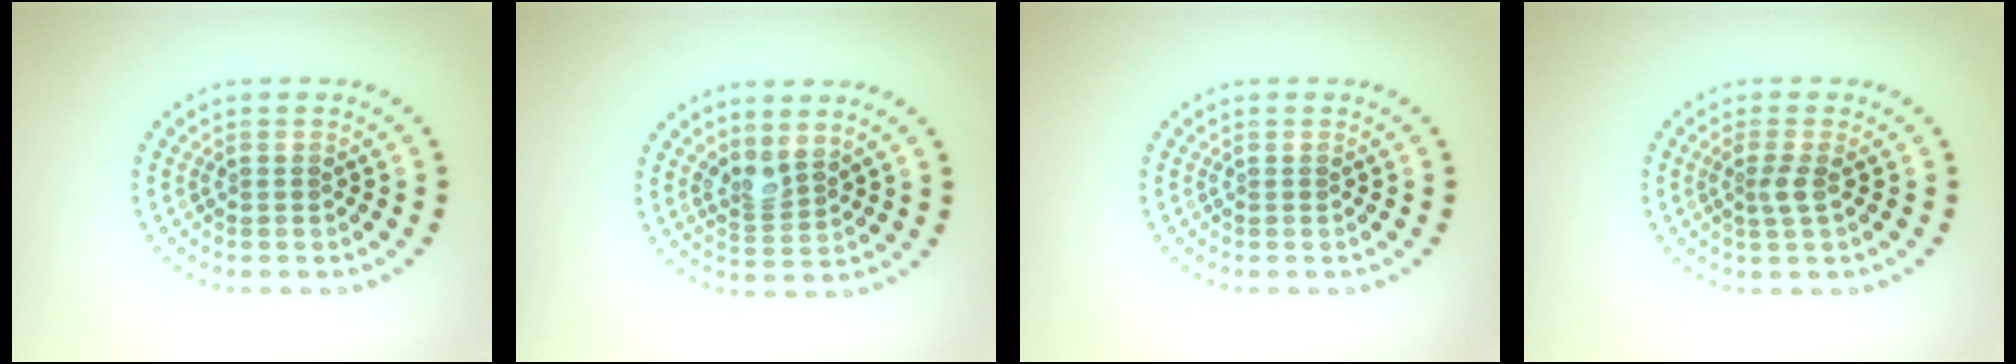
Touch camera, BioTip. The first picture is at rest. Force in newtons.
{"total": 2.1, "press": 1.6, "slide": 1.4}
{"total": 0.0}
{"total": 1.6, "press": 1.2, "slide": 1.0}